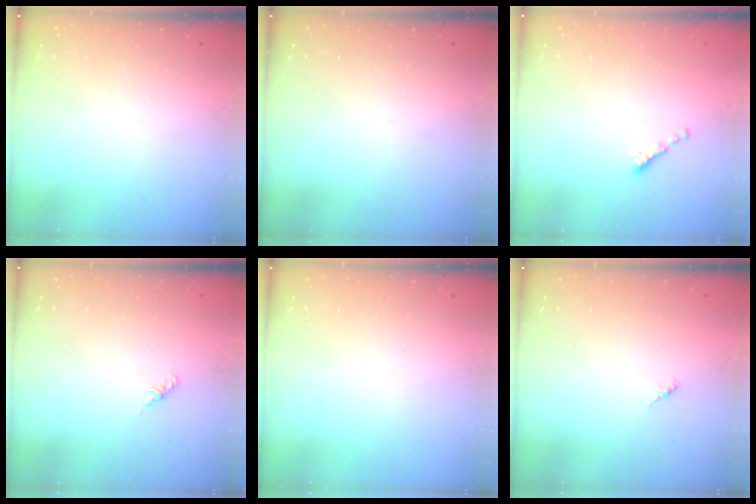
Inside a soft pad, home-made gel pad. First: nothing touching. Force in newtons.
{"total": 0.0}
{"total": 0.0}
{"total": 1.8, "press": 1.7, "slide": 0.6}
{"total": 0.0}
{"total": 1.5, "press": 1.4, "slide": 0.4}